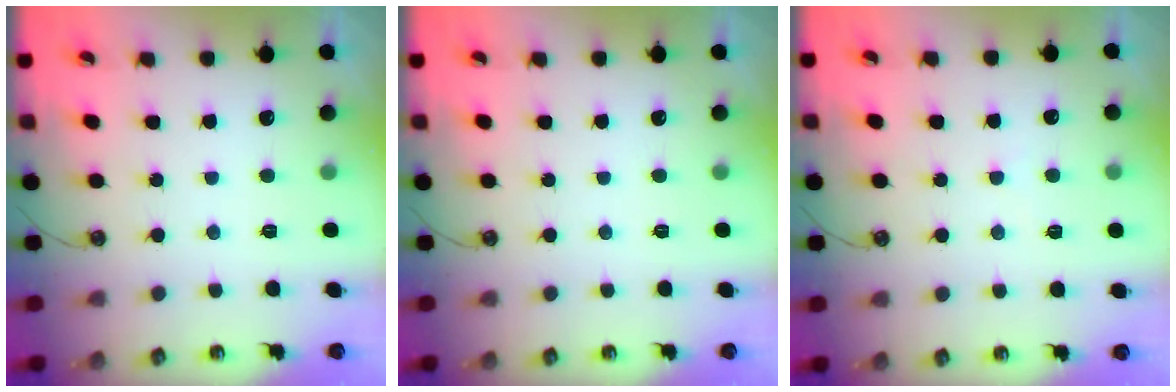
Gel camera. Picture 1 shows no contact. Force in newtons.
{"total": 0.0}
{"total": 1.5, "press": 1.4, "slide": 0.3}